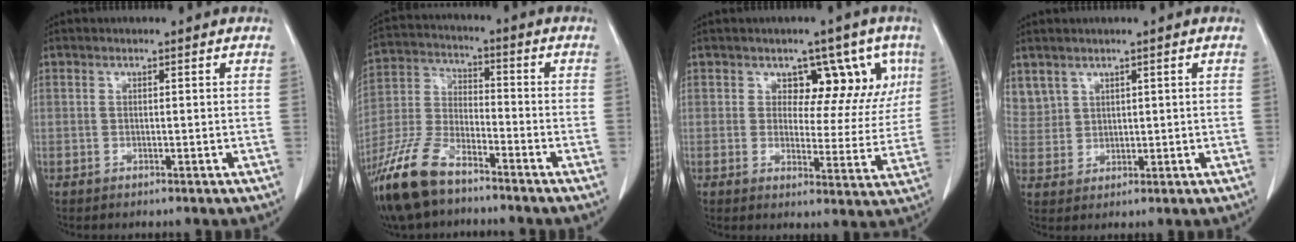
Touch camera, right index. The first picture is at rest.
{"total": 12.9, "force": [-9.5, 4.6, 7.4], "torque": [-0.163, -0.013, -0.186]}
{"total": 8.7, "force": [4.3, 5.5, 5.1], "torque": [-0.037, 0.011, 0.056]}
{"total": 5.6, "force": [3.8, 4.1, 0.8], "torque": [-0.022, 0.011, 0.089]}